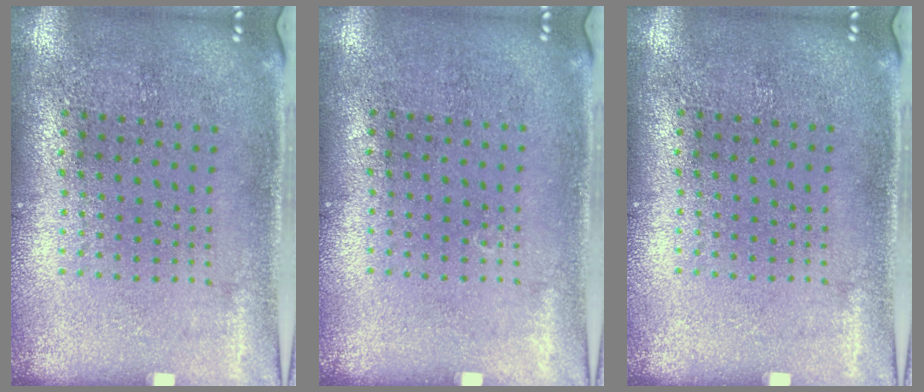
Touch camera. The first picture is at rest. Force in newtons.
{"total": 0.0}
{"total": 0.0}